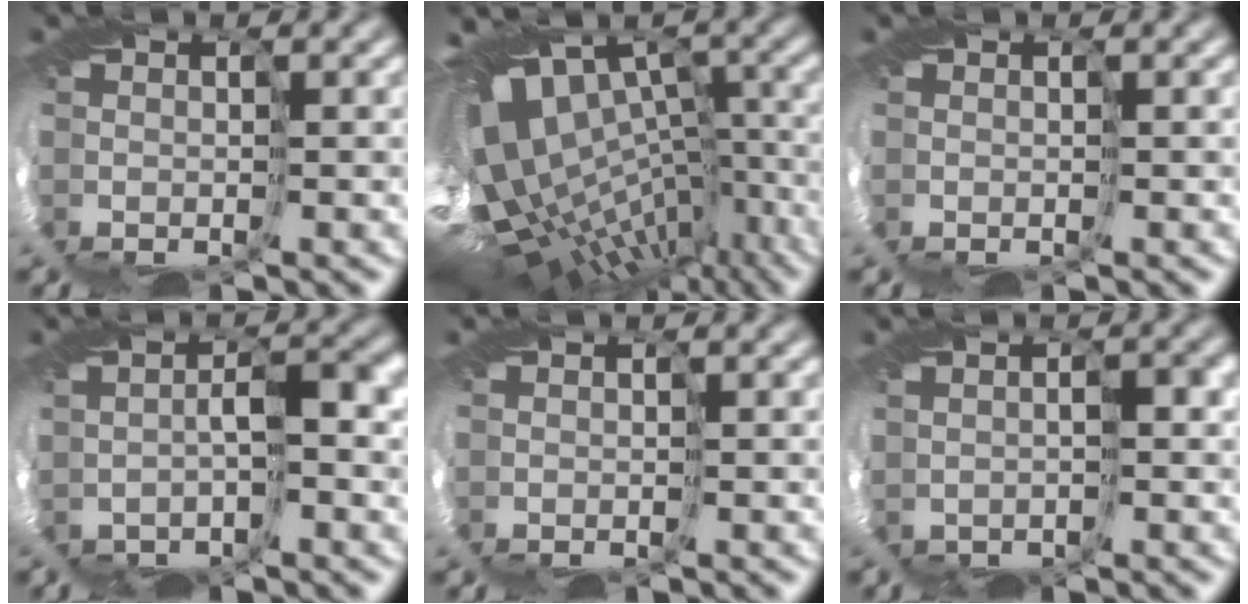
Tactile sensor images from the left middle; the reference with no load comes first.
{"total": 14.1, "force": [-1.7, 9.0, 10.7], "torque": [-0.198, 0.035, 0.019]}
{"total": 0.0}
{"total": 1.9, "force": [-0.7, 0.2, 1.8], "torque": [-0.042, 0.003, -0.014]}
{"total": 0.0}
{"total": 1.0, "force": [-0.2, 0.6, 0.8], "torque": [-0.011, 0.011, 0.003]}